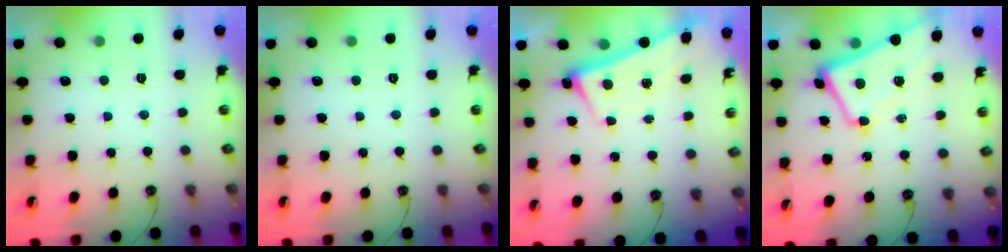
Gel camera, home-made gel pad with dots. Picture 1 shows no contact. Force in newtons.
{"total": 0.0}
{"total": 2.6, "press": 2.5, "slide": 0.7}
{"total": 1.5, "press": 1.2, "slide": 0.8}